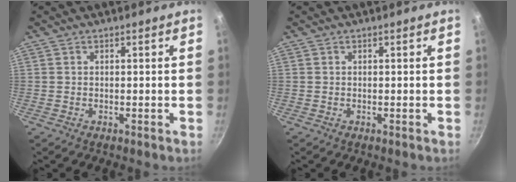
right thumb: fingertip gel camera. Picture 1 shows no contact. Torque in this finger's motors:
{"motor_torque": [0.00, 0.00, 0.00, 0.00, 0.00]}